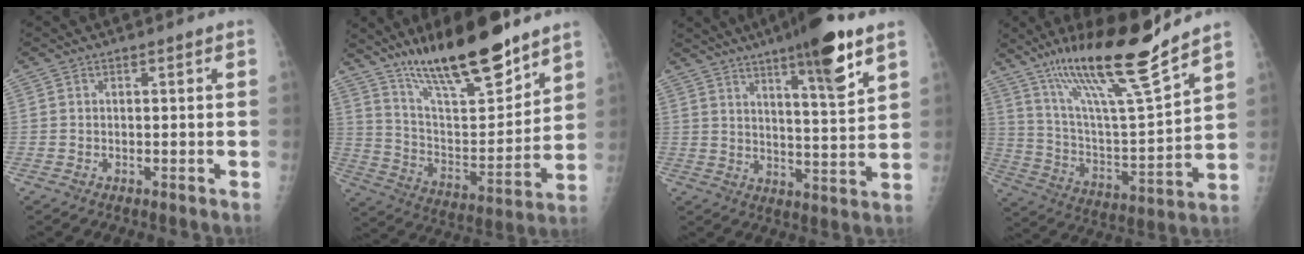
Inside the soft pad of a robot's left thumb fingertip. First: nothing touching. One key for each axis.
{"total": 21.9, "fx": 16.2, "fy": 5.7, "fz": 13.6, "tx": -0.196, "ty": -0.084, "tz": 0.281}
{"total": 14.4, "fx": 8.7, "fy": 2.1, "fz": 11.3, "tx": -0.163, "ty": -0.043, "tz": 0.132}
{"total": 21.3, "fx": 15.3, "fy": 2.2, "fz": 14.6, "tx": -0.235, "ty": -0.071, "tz": 0.275}